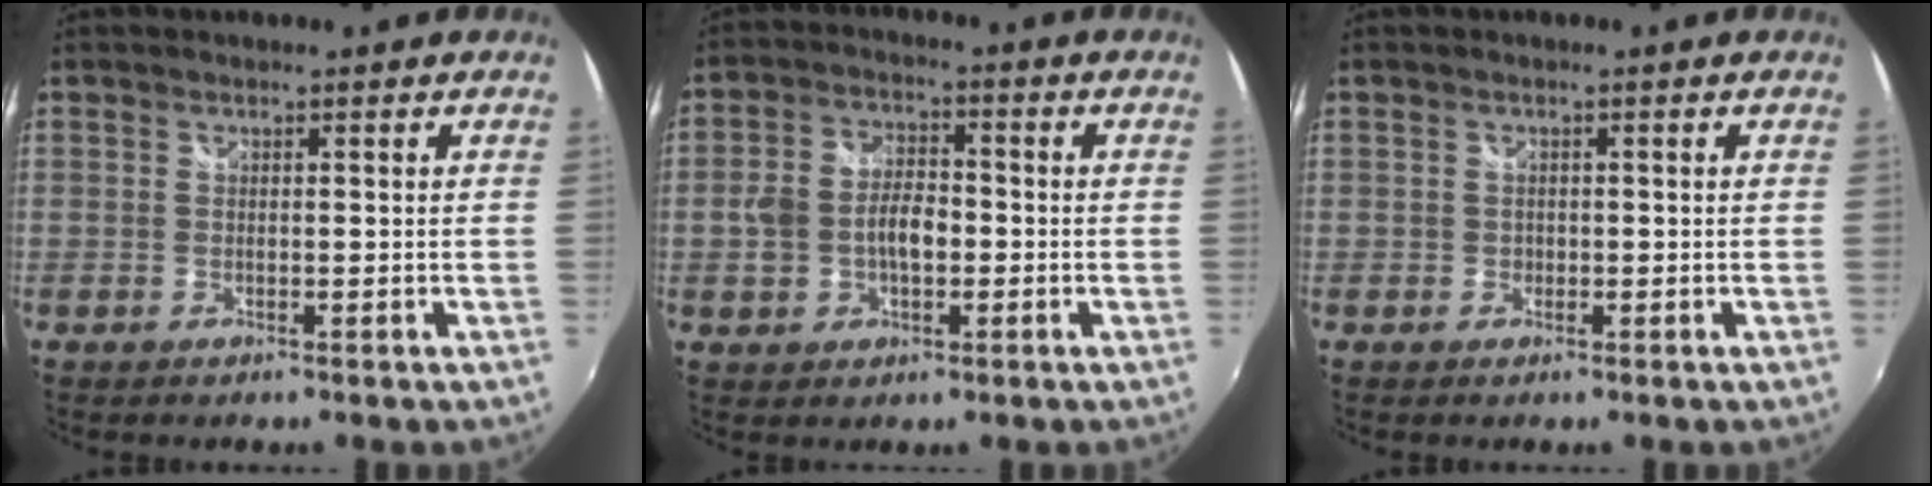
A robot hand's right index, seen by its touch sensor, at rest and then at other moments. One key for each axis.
{"total": 7.9, "fx": -1.5, "fy": 5.0, "fz": 5.9, "tx": -0.117, "ty": 0.011, "tz": -0.020}
{"total": 1.0, "fx": -0.4, "fy": 1.0, "fz": 0.1, "tx": -0.001, "ty": -0.003, "tz": -0.004}